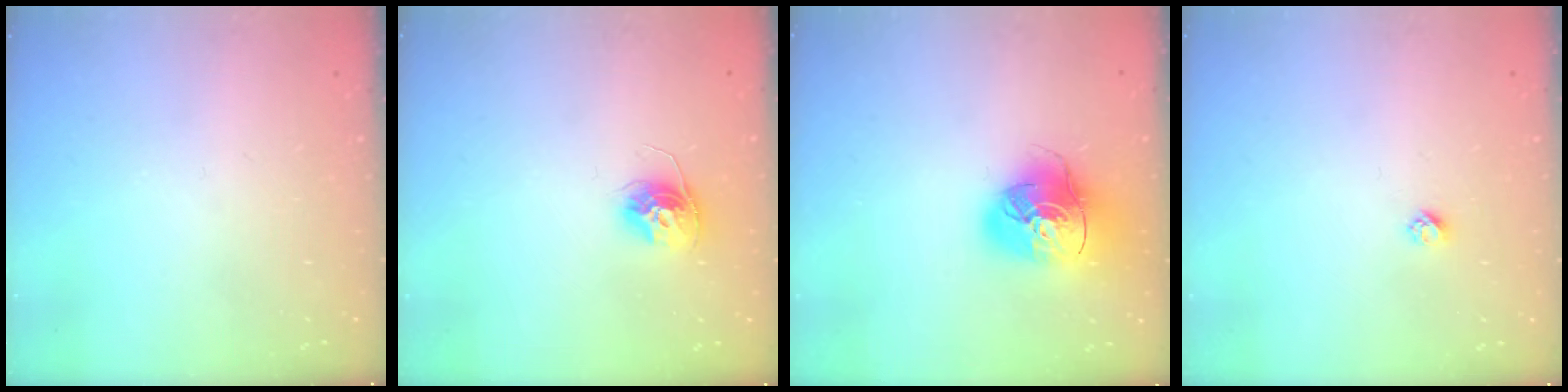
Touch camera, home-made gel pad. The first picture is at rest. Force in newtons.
{"total": 10.5, "press": 10.5, "slide": 0.5}
{"total": 17.5, "press": 17.3, "slide": 2.6}
{"total": 2.4, "press": 2.4, "slide": 0.2}